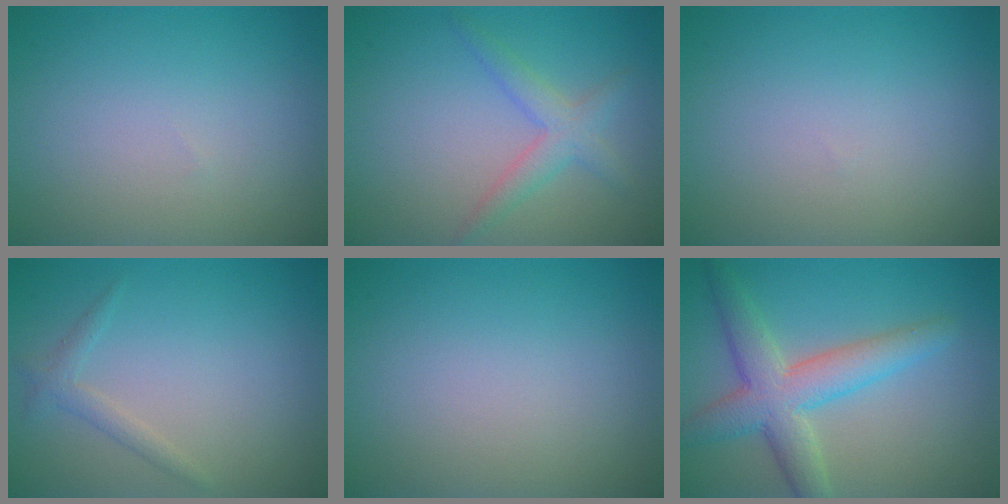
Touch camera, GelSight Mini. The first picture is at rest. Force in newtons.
{"total": 2.6, "press": 2.6, "slide": 0.1}
{"total": 0.0}
{"total": 1.4, "press": 1.4, "slide": 0.1}
{"total": 0.0}
{"total": 5.6, "press": 5.6, "slide": 0.1}